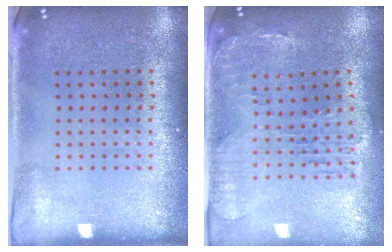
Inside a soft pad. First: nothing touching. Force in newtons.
{"total": 1.2, "press": 1.1, "slide": 0.4}